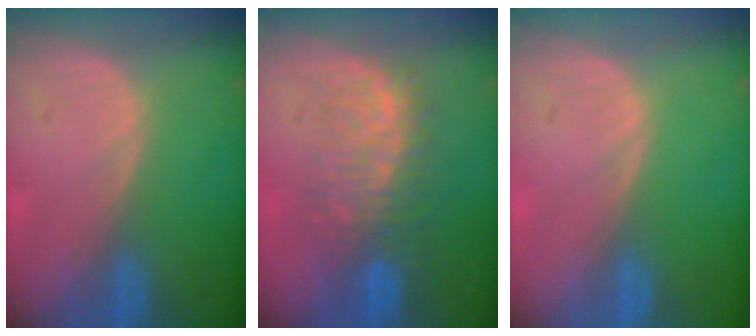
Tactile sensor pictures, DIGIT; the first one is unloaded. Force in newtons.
{"total": 8.5, "press": 8.0, "slide": 2.8}
{"total": 0.0}